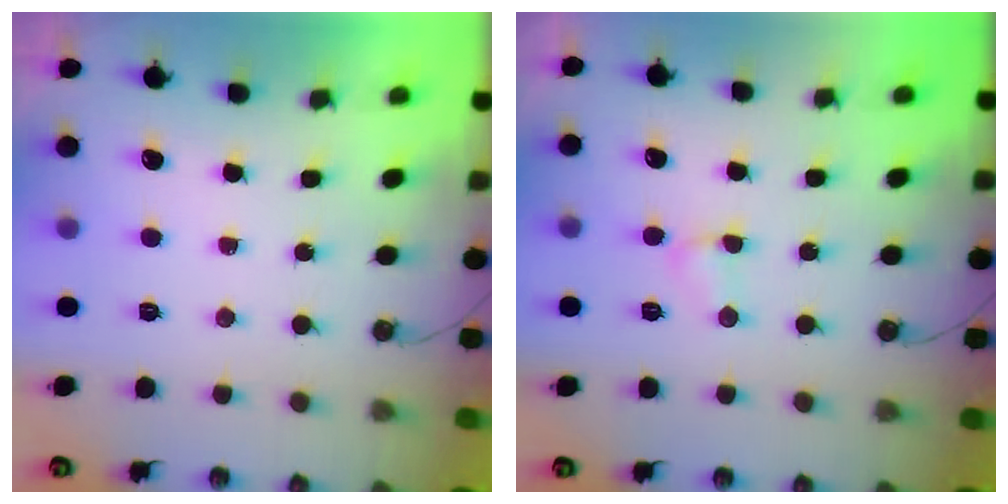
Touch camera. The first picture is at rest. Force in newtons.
{"total": 2.7, "press": 2.7, "slide": 0.4}